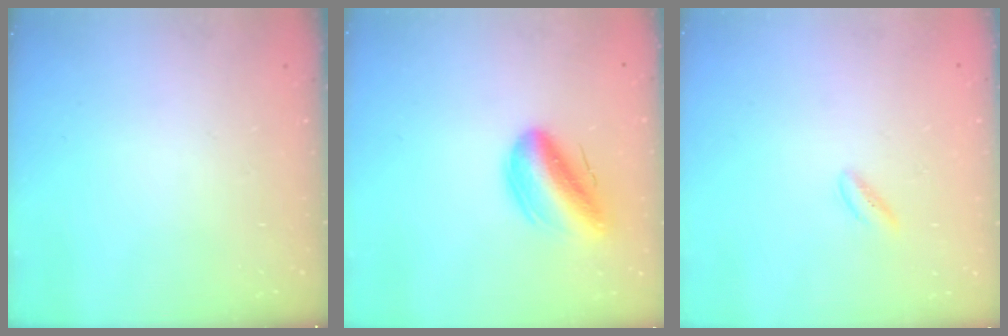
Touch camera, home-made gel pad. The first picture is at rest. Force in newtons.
{"total": 13.6, "press": 13.1, "slide": 3.7}
{"total": 0.8, "press": 0.5, "slide": 0.6}